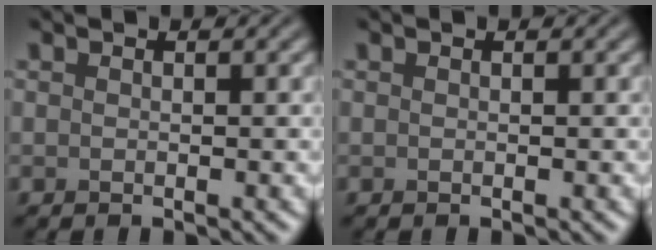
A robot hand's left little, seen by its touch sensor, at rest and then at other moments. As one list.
[{"total": 0.0}]